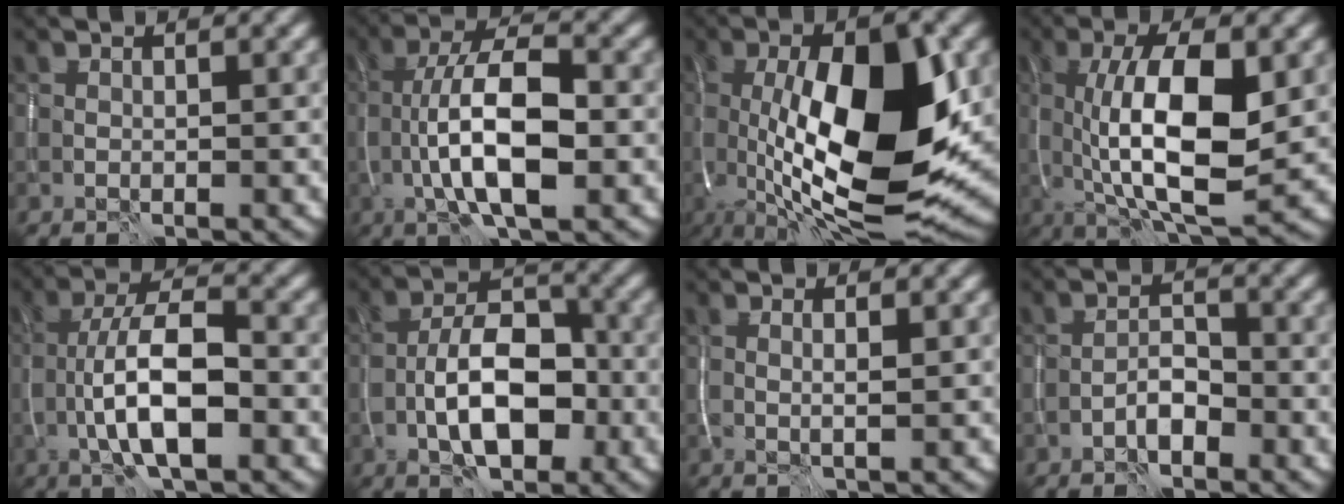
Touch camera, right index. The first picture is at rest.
{"total": 8.9, "force": [-1.3, 3.3, 8.1], "torque": [-0.143, 0.008, -0.026]}
{"total": 14.2, "force": [-0.1, 5.4, 13.1], "torque": [-0.210, -0.005, -0.001]}
{"total": 10.2, "force": [0.0, 3.5, 9.6], "torque": [-0.154, -0.007, 0.002]}
{"total": 7.5, "force": [-2.3, 2.6, 6.7], "torque": [-0.117, 0.013, -0.045]}
{"total": 7.2, "force": [-2.6, 3.4, 5.8], "torque": [-0.091, 0.012, -0.049]}
{"total": 1.2, "force": [0.3, 0.2, 1.1], "torque": [-0.013, -0.001, 0.003]}
{"total": 2.2, "force": [-1.7, 0.7, 1.2], "torque": [-0.014, 0.007, -0.033]}